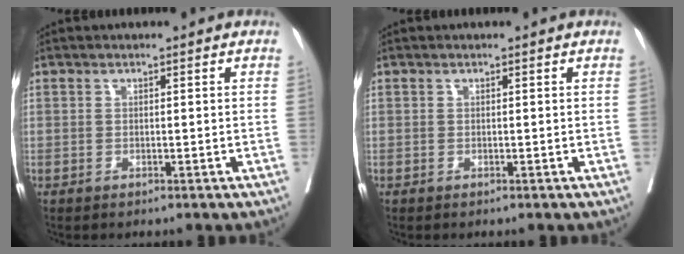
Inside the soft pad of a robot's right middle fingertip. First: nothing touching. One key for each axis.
{"total": 0.0}